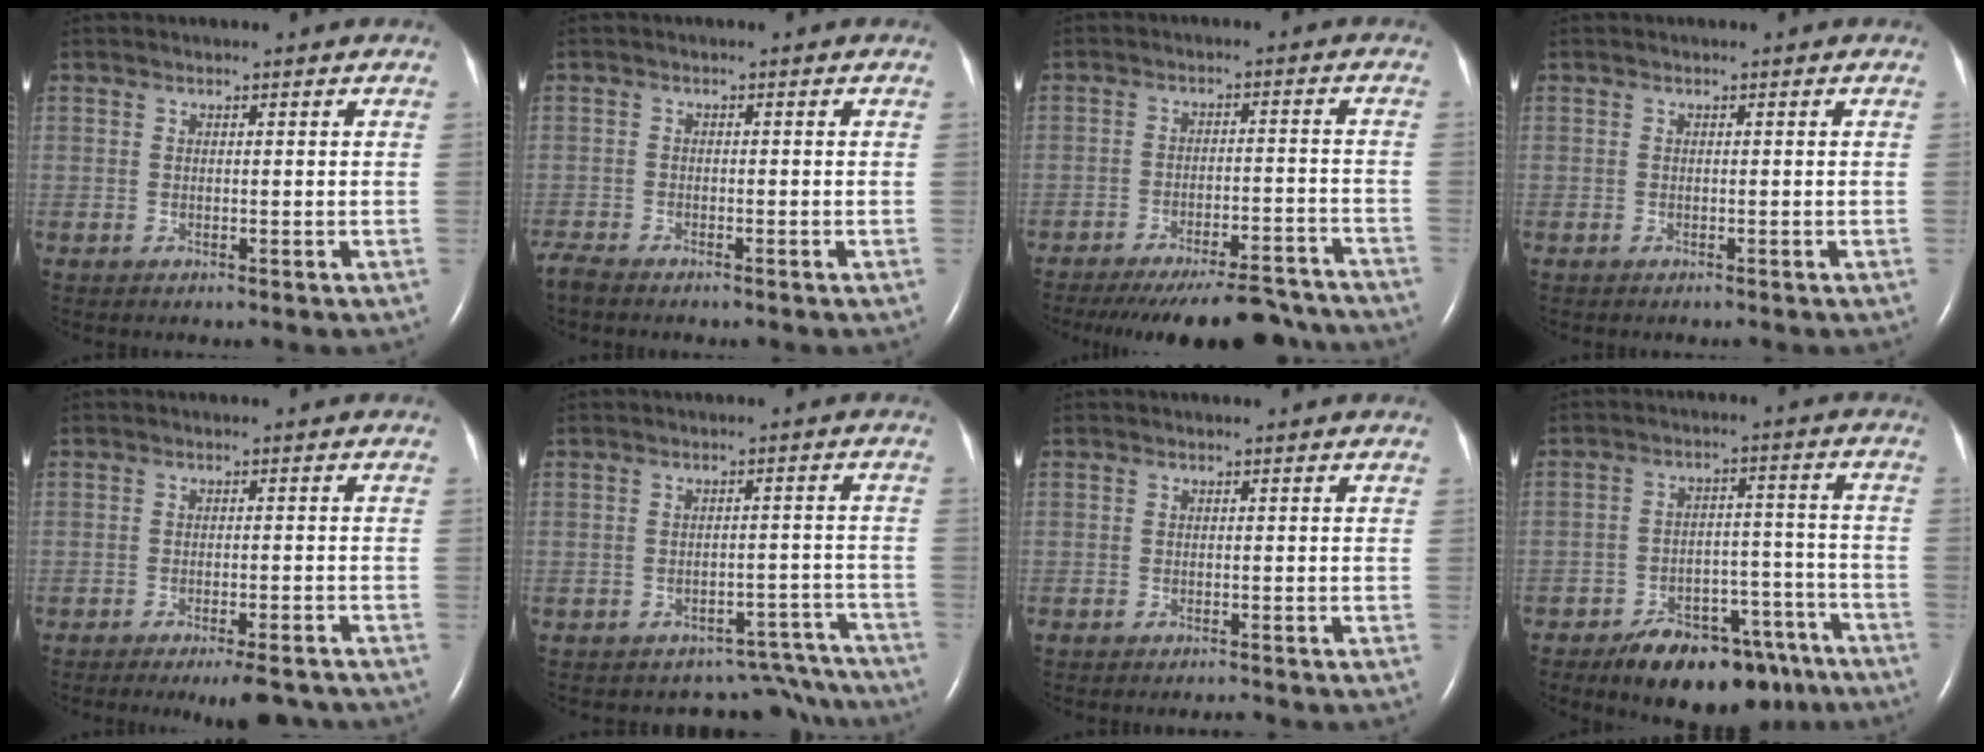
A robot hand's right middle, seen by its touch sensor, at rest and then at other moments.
{"total": 2.8, "force": [-2.6, 0.6, 1.1], "torque": [-0.020, -0.007, -0.044]}
{"total": 17.8, "force": [-16.2, 3.1, 6.6], "torque": [-0.078, -0.011, -0.217]}
{"total": 0.0}
{"total": 7.0, "force": [-5.8, 1.2, 3.7], "torque": [-0.036, -0.007, -0.080]}
{"total": 9.5, "force": [-9.0, 3.1, -0.7], "torque": [0.032, 0.042, -0.095]}
{"total": 0.9, "force": [-0.9, 0.0, 0.3], "torque": [-0.010, -0.004, -0.013]}
{"total": 14.6, "force": [-11.2, 6.3, 7.0], "torque": [-0.073, 0.033, -0.161]}